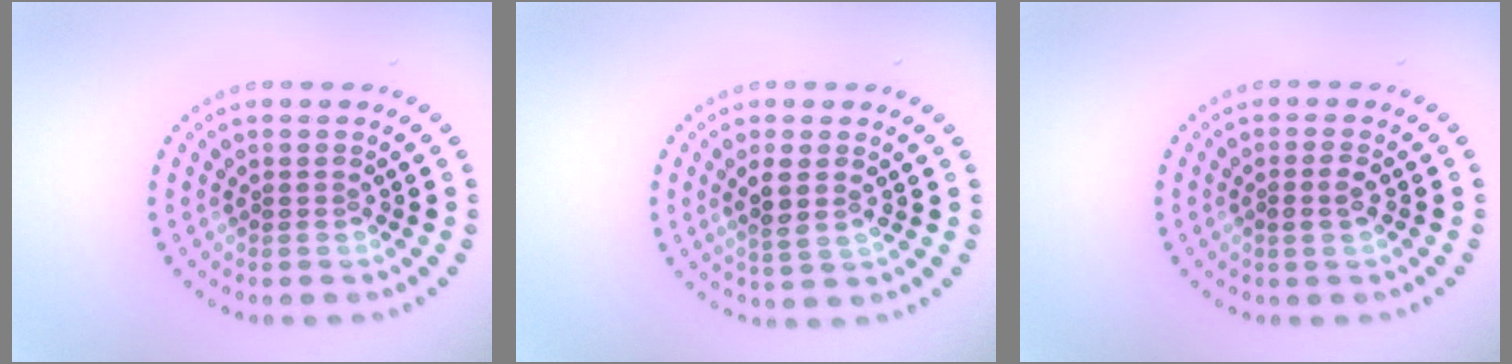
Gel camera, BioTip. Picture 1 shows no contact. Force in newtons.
{"total": 2.1, "press": 1.9, "slide": 0.9}
{"total": 1.3, "press": 1.2, "slide": 0.3}